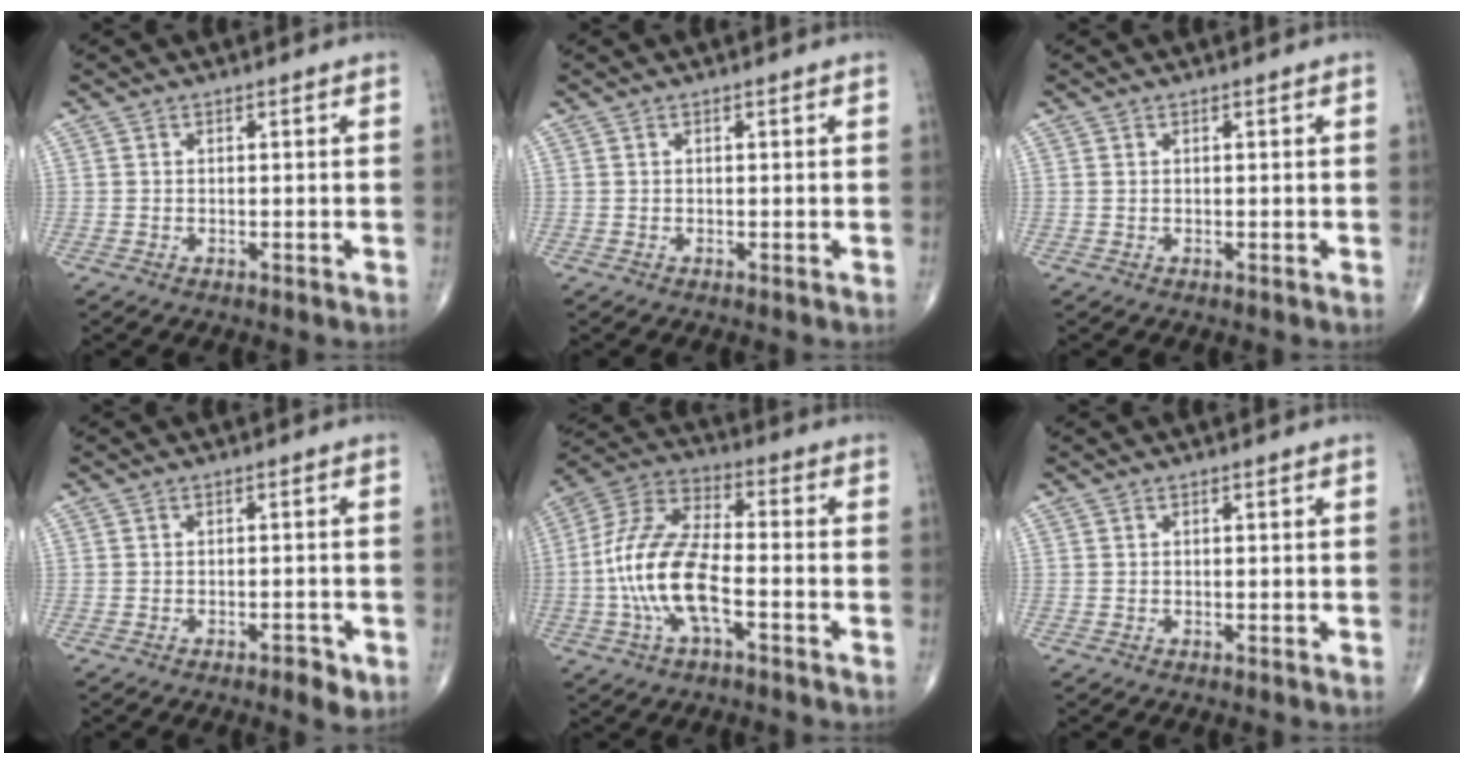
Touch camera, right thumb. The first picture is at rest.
{"total": 0.0}
{"total": 0.0}
{"total": 2.9, "force": [-1.6, 1.1, 2.2], "torque": [-0.029, 0.006, -0.021]}
{"total": 15.1, "force": [-3.8, 6.5, 13.2], "torque": [-0.279, 0.037, -0.075]}
{"total": 0.0}